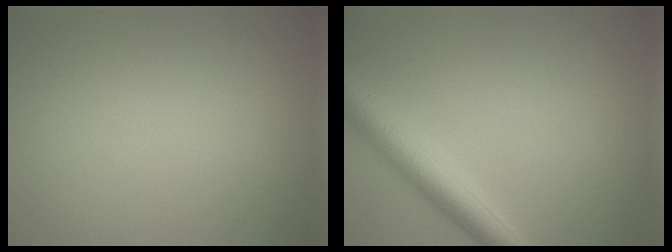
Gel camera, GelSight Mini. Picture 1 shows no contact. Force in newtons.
{"total": 4.7, "press": 4.7, "slide": 0.1}